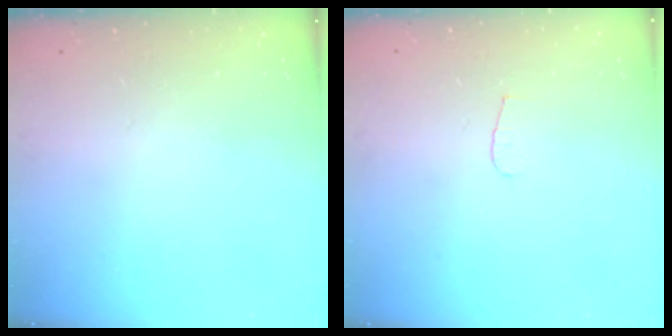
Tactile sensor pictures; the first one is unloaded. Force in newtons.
{"total": 3.4, "press": 3.4, "slide": 0.3}